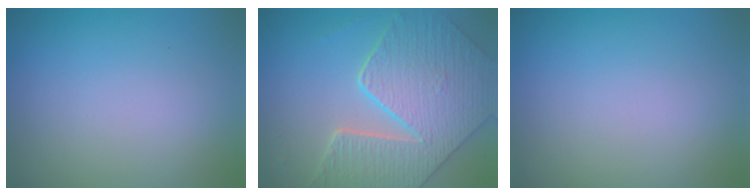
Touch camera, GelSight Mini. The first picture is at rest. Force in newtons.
{"total": 6.0, "press": 5.4, "slide": 2.6}
{"total": 0.0}